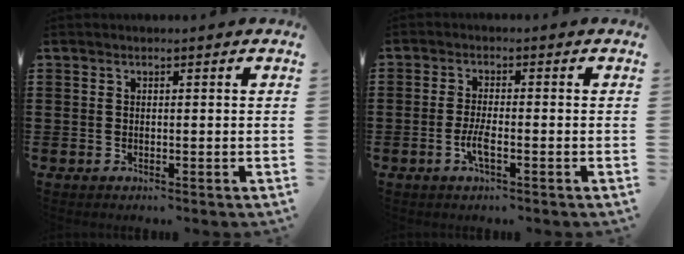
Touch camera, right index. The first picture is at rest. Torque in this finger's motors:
{"motor_torque": [1.32, 0.82, 0.23, 0.05]}